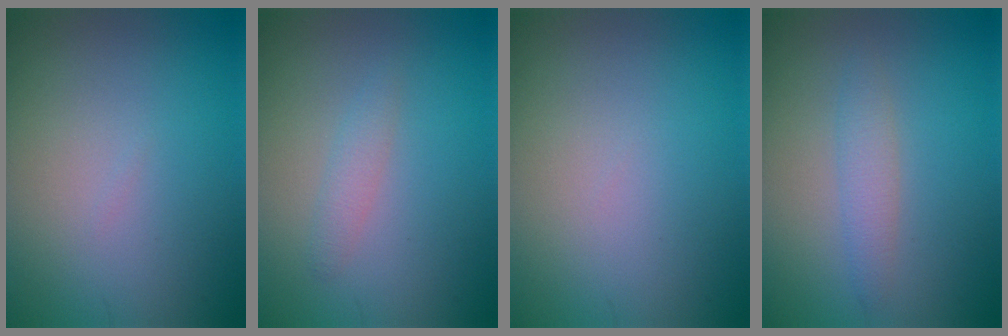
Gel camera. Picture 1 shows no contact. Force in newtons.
{"total": 1.3, "press": 1.3, "slide": 0.0}
{"total": 0.0}
{"total": 1.9, "press": 1.9, "slide": 0.1}